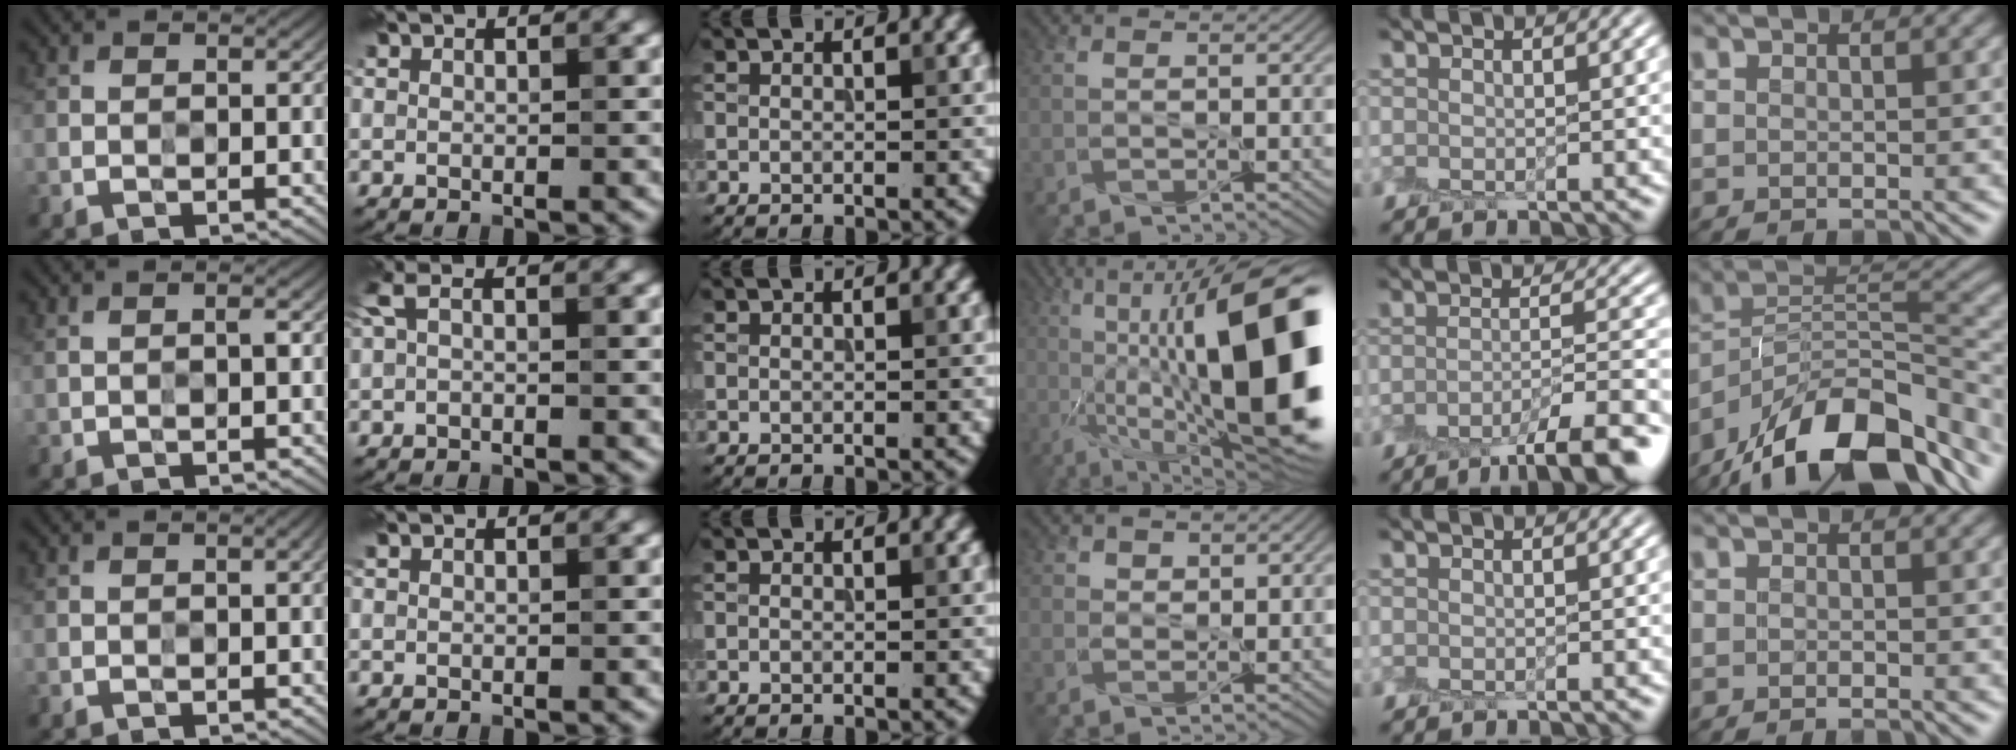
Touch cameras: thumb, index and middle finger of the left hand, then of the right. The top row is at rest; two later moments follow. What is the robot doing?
{"motion": "peel", "object": "plastic wrap"}